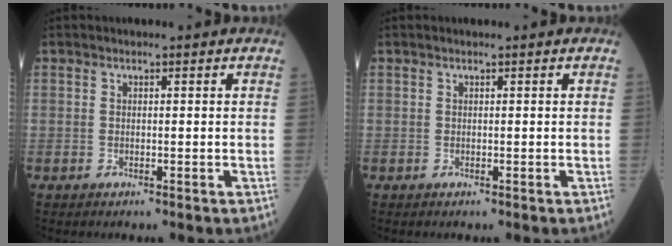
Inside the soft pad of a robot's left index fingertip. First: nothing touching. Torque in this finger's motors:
{"motor_torque": [-0.11, 0.15, 0.00, 0.00]}